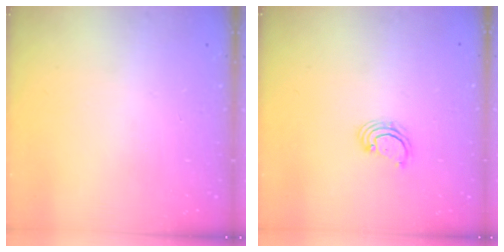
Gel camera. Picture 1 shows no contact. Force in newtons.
{"total": 2.3, "press": 2.3, "slide": 0.1}